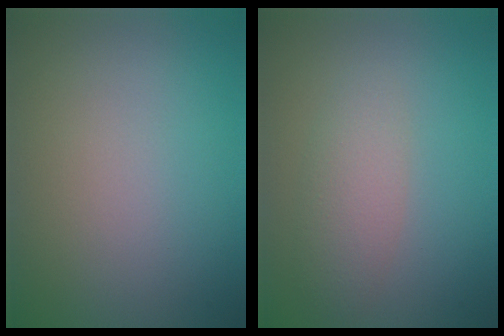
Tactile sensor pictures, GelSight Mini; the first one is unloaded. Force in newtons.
{"total": 2.7, "press": 2.7, "slide": 0.0}